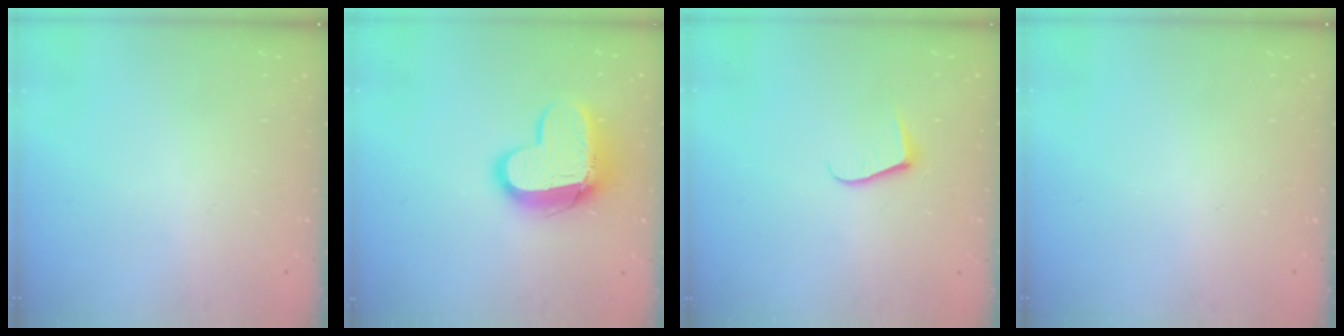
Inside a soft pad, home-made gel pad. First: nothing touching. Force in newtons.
{"total": 12.9, "press": 12.9, "slide": 1.1}
{"total": 5.4, "press": 5.4, "slide": 0.5}
{"total": 0.0}